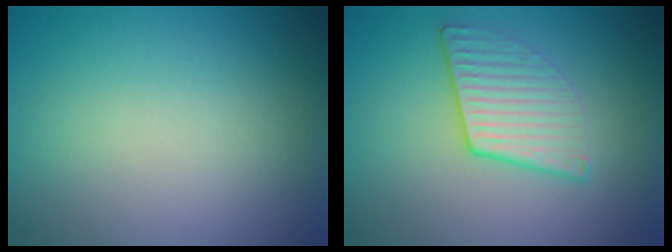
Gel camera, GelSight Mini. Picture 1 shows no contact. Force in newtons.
{"total": 2.8, "press": 2.3, "slide": 1.6}